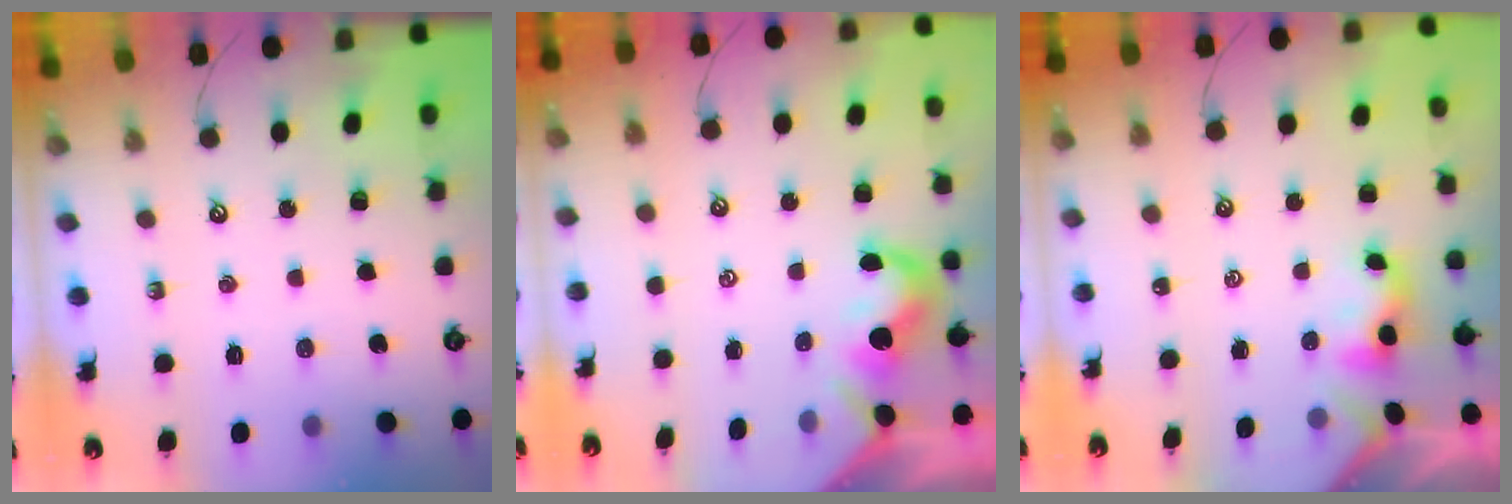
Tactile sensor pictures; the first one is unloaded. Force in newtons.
{"total": 1.8, "press": 1.7, "slide": 0.6}
{"total": 0.9, "press": 0.9, "slide": 0.3}